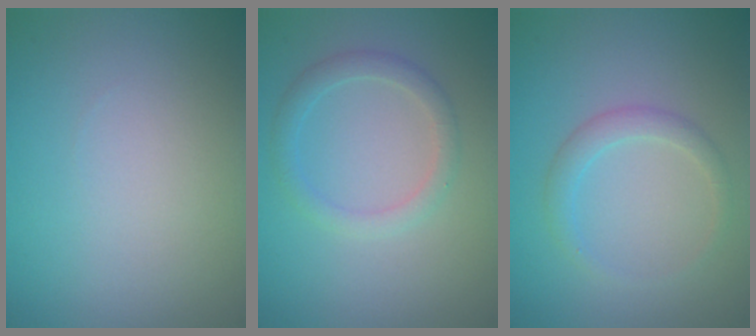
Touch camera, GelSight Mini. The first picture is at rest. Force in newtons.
{"total": 2.0, "press": 2.0, "slide": 0.1}
{"total": 1.8, "press": 1.8, "slide": 0.0}